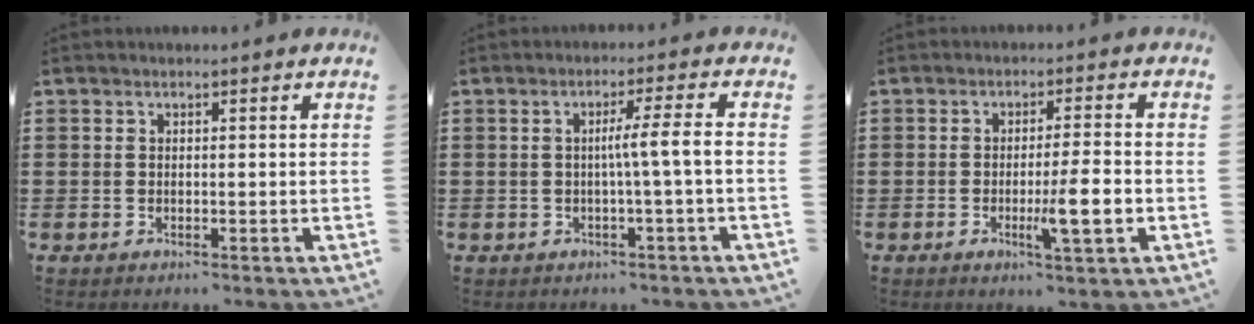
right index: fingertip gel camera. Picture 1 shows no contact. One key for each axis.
{"total": 4.3, "fx": -0.5, "fy": -0.7, "fz": 4.3, "tx": -0.077, "ty": -0.007, "tz": -0.015}
{"total": 6.7, "fx": -1.8, "fy": 0.4, "fz": 6.5, "tx": -0.110, "ty": -0.013, "tz": -0.030}